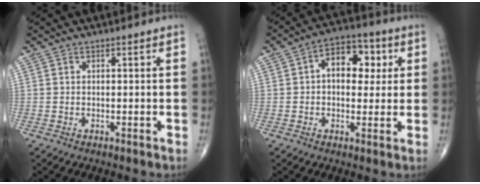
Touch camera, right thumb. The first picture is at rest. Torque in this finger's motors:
{"motor_torque": [-0.19, 0.34, 0.39, 0.27, 0.05]}